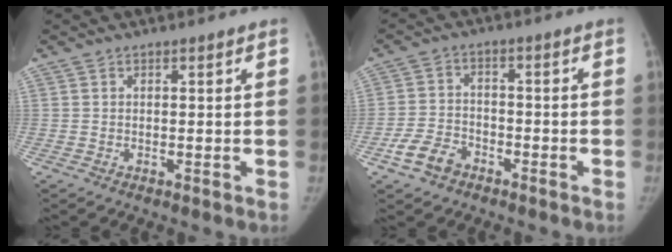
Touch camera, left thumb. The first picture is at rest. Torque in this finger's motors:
{"motor_torque": [-0.34, 0.39, 0.35, 0.24, 0.02]}